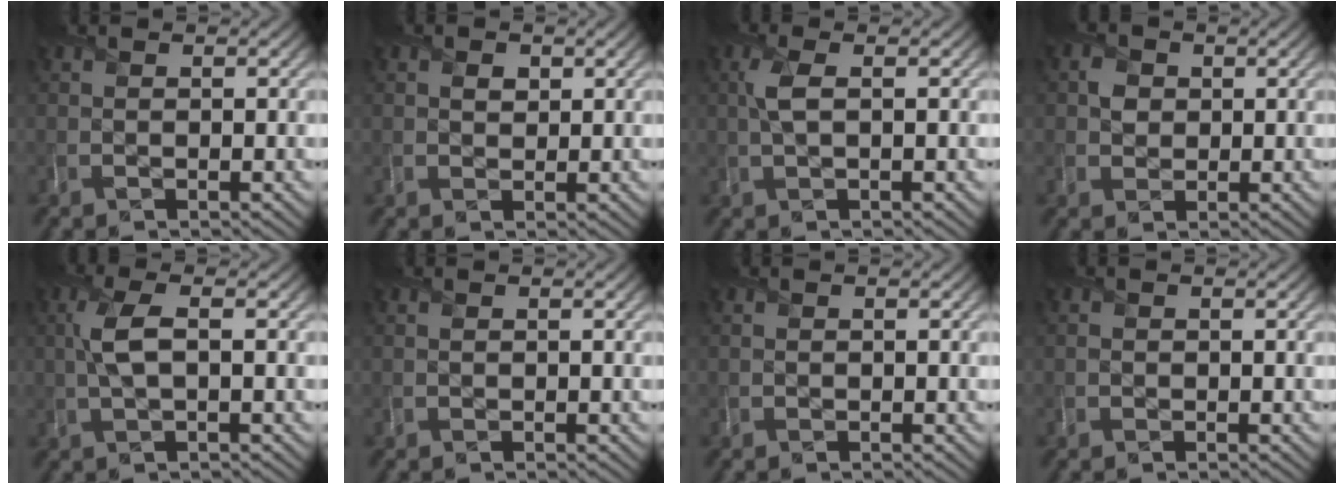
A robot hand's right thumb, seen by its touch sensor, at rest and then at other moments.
{"total": 1.3, "force": [0.7, 1.0, 0.5], "torque": [-0.007, -0.005, 0.012]}
{"total": 2.7, "force": [0.4, 0.9, 2.5], "torque": [-0.064, 0.007, 0.006]}
{"total": 2.3, "force": [0.3, 2.1, 0.8], "torque": [-0.015, -0.002, 0.002]}
{"total": 4.0, "force": [0.4, 1.3, 3.8], "torque": [-0.092, 0.008, 0.006]}
{"total": 0.0}
{"total": 0.0}
{"total": 0.0}